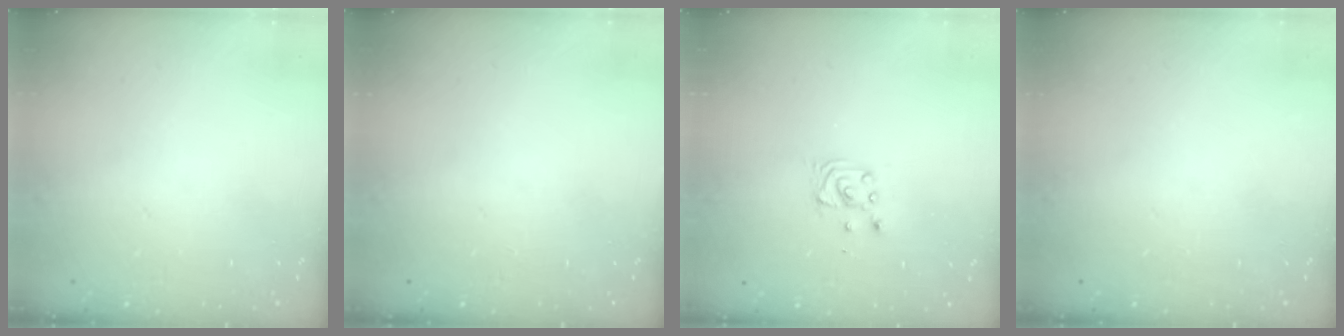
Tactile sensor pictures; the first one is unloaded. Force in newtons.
{"total": 0.0}
{"total": 2.9, "press": 2.9, "slide": 0.4}
{"total": 0.0}